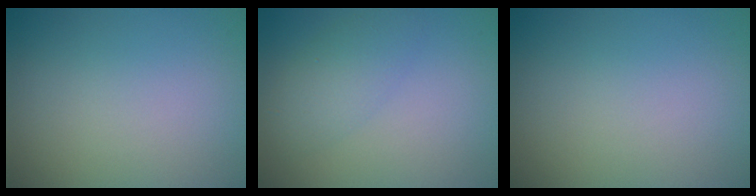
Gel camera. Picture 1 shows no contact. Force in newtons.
{"total": 2.8, "press": 2.8, "slide": 0.1}
{"total": 0.0}